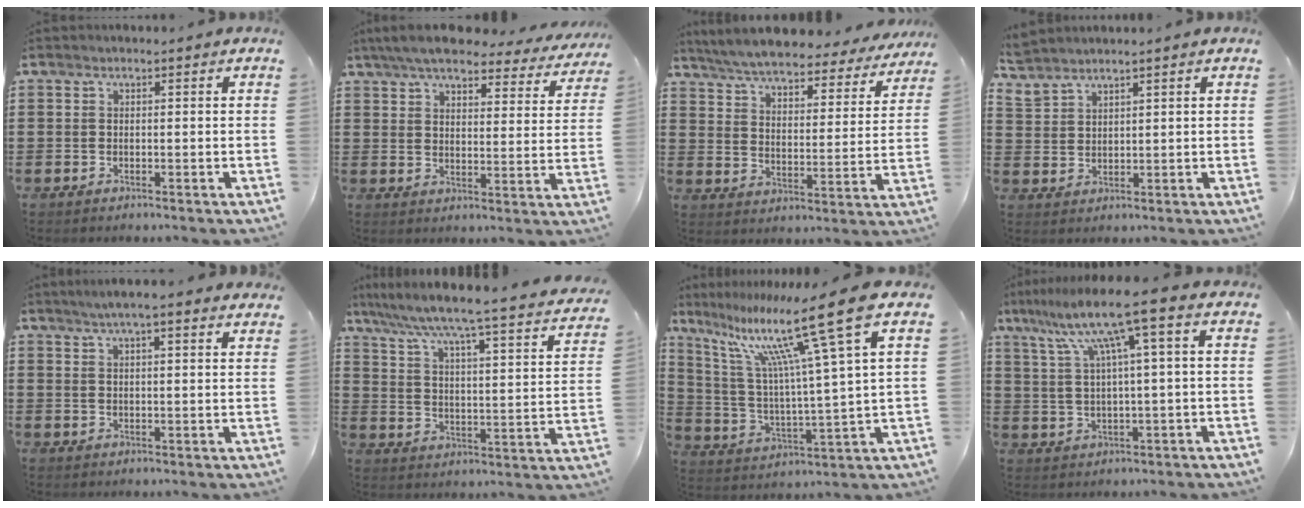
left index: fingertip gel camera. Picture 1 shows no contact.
{"total": 6.8, "force": [6.1, 0.7, 2.9], "torque": [-0.080, -0.026, 0.107]}
{"total": 6.0, "force": [5.8, 0.1, 1.6], "torque": [-0.060, -0.040, 0.099]}
{"total": 2.9, "force": [2.7, 0.8, -0.2], "torque": [-0.008, -0.005, 0.054]}
{"total": 4.3, "force": [3.6, 0.0, 2.4], "torque": [-0.056, -0.003, 0.064]}
{"total": 4.2, "force": [3.5, -0.9, 2.1], "torque": [-0.062, -0.052, 0.043]}
{"total": 16.7, "force": [10.5, 0.8, 12.9], "torque": [-0.253, -0.057, 0.161]}
{"total": 9.5, "force": [4.4, -0.6, 8.3], "torque": [-0.186, -0.017, 0.067]}